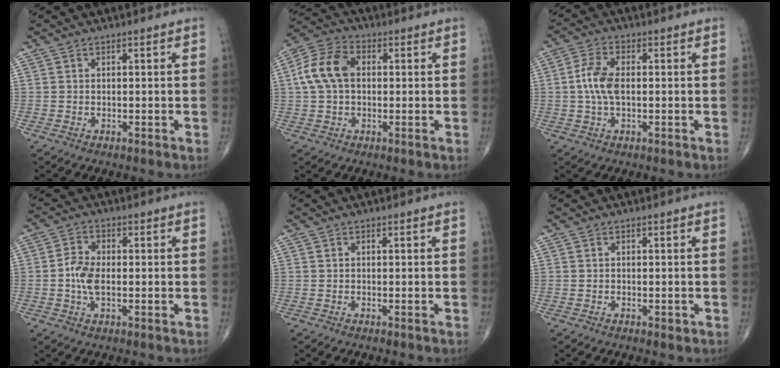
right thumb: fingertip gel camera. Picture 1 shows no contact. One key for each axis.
{"total": 9.8, "fx": 1.2, "fy": 6.7, "fz": 7.1, "tx": -0.145, "ty": 0.027, "tz": 0.017}
{"total": 6.2, "fx": 0.1, "fy": 3.1, "fz": 5.4, "tx": -0.120, "ty": 0.011, "tz": -0.004}
{"total": 5.0, "fx": -0.5, "fy": 2.8, "fz": 4.2, "tx": -0.088, "ty": 0.005, "tz": -0.015}
{"total": 0.0}
{"total": 0.7, "fx": -0.3, "fy": 0.4, "fz": 0.5, "tx": -0.007, "ty": -0.001, "tz": -0.004}